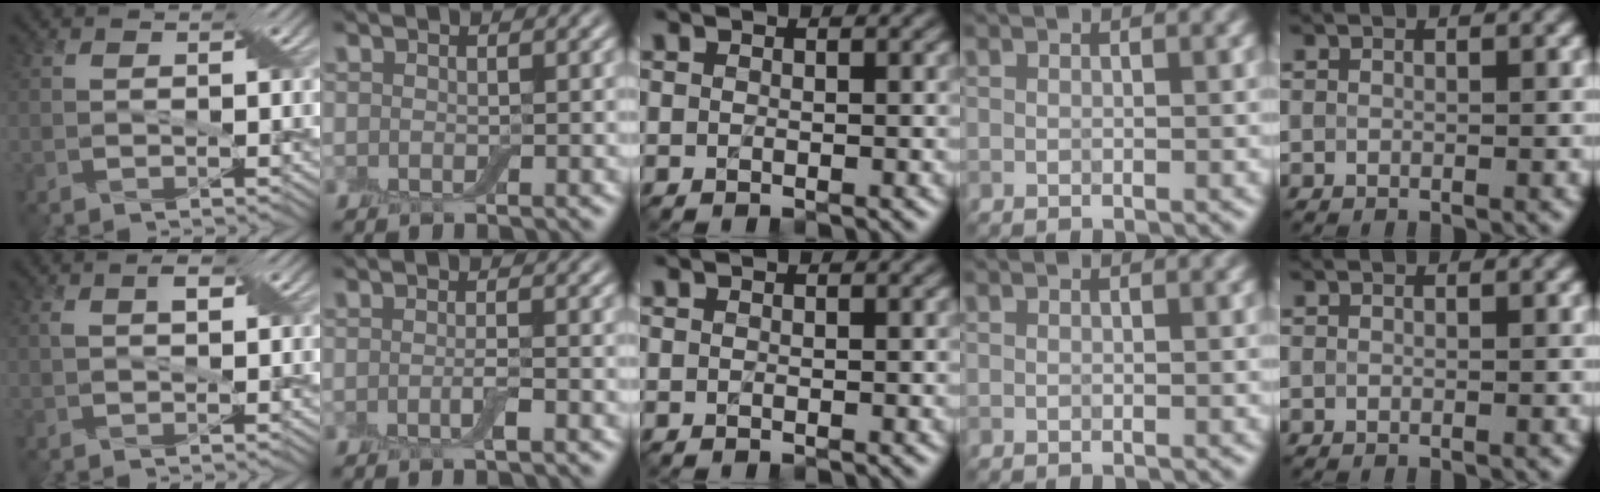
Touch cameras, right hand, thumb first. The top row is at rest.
{"thumb": {"total": 1.7, "force": [0.6, 0.8, 1.4], "torque": [-0.026, 0.004, 0.009]}, "index": {"total": 1.1, "force": [-0.4, 0.1, 1.0], "torque": [-0.020, -0.003, -0.010]}}